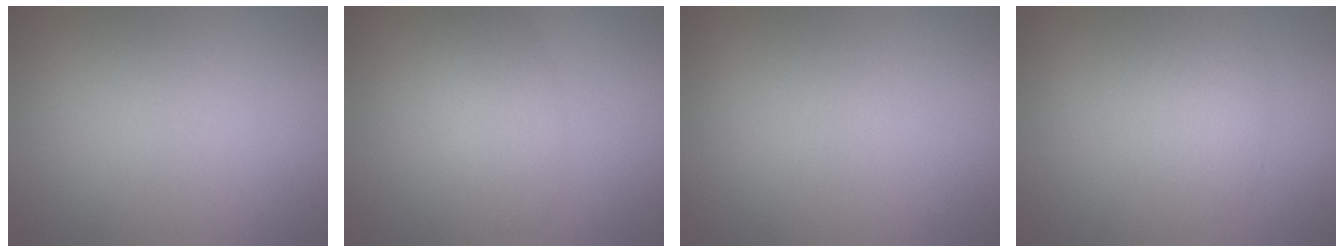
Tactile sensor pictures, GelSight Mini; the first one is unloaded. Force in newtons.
{"total": 3.0, "press": 3.0, "slide": 0.2}
{"total": 0.0}
{"total": 2.2, "press": 2.1, "slide": 0.1}